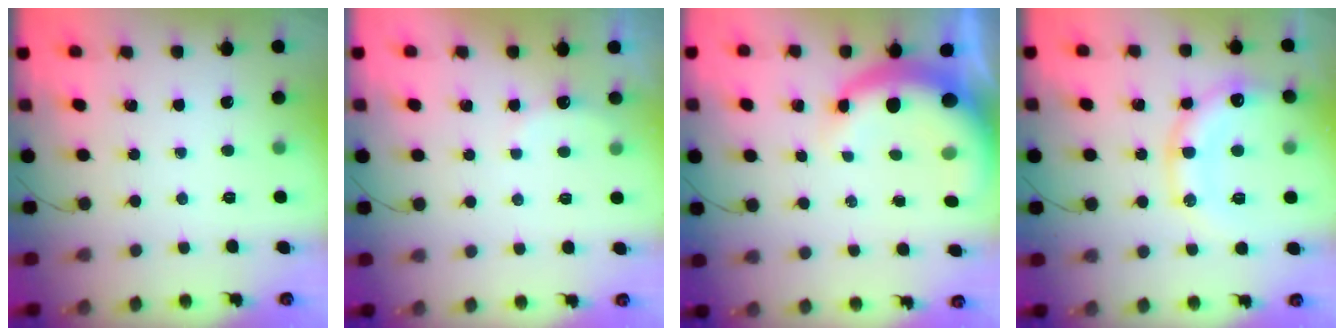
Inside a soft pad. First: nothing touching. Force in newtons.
{"total": 4.4, "press": 4.3, "slide": 1.0}
{"total": 9.0, "press": 8.7, "slide": 2.1}
{"total": 16.1, "press": 16.0, "slide": 2.4}